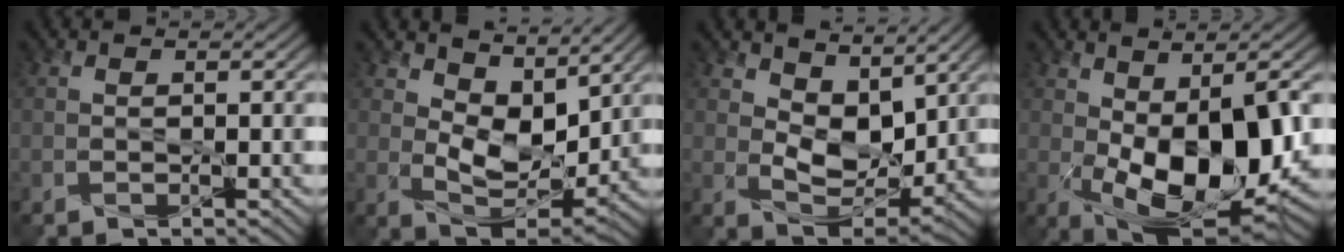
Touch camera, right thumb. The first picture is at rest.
{"total": 8.1, "force": [4.3, 4.6, 5.2], "torque": [-0.114, -0.011, 0.073]}
{"total": 7.2, "force": [3.9, 4.2, 4.3], "torque": [-0.092, -0.013, 0.066]}
{"total": 13.6, "force": [-1.5, 6.8, 11.7], "torque": [-0.205, -0.025, -0.016]}